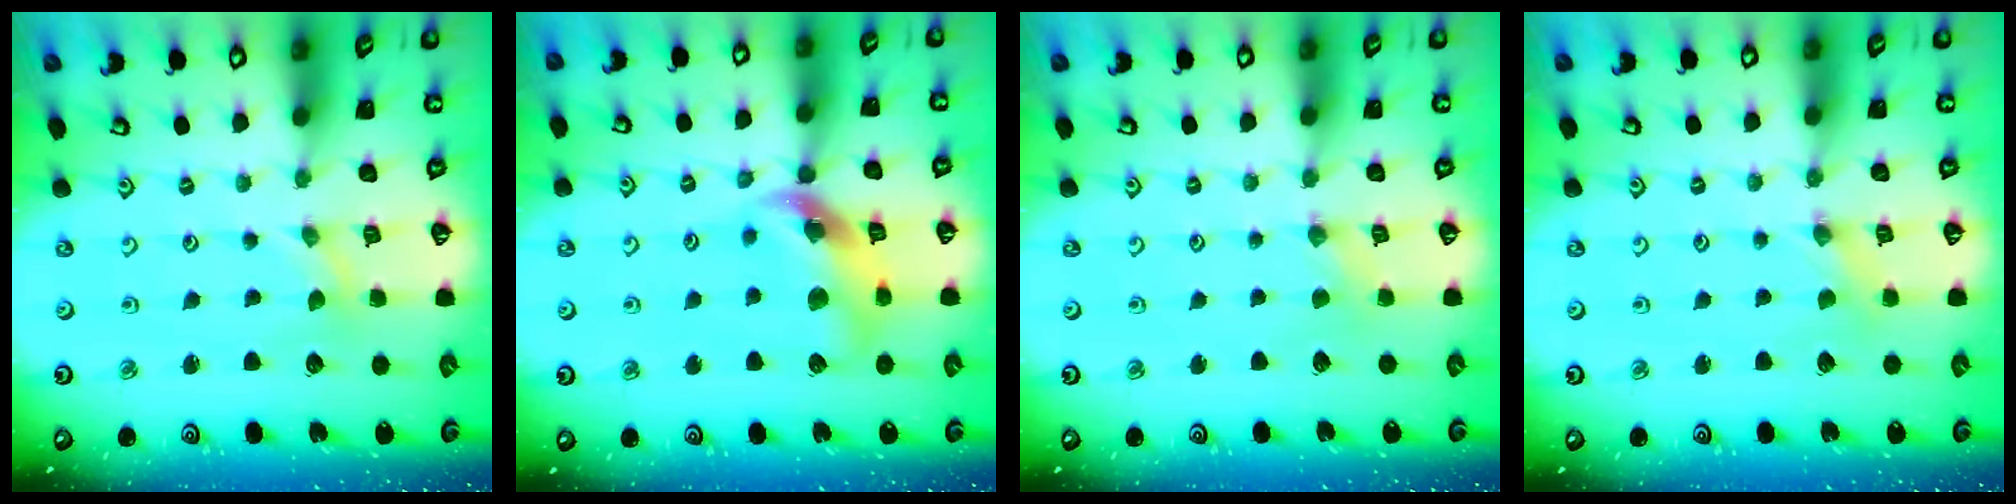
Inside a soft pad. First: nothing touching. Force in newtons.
{"total": 14.5, "press": 14.4, "slide": 1.9}
{"total": 1.5, "press": 1.5, "slide": 0.3}
{"total": 0.0}